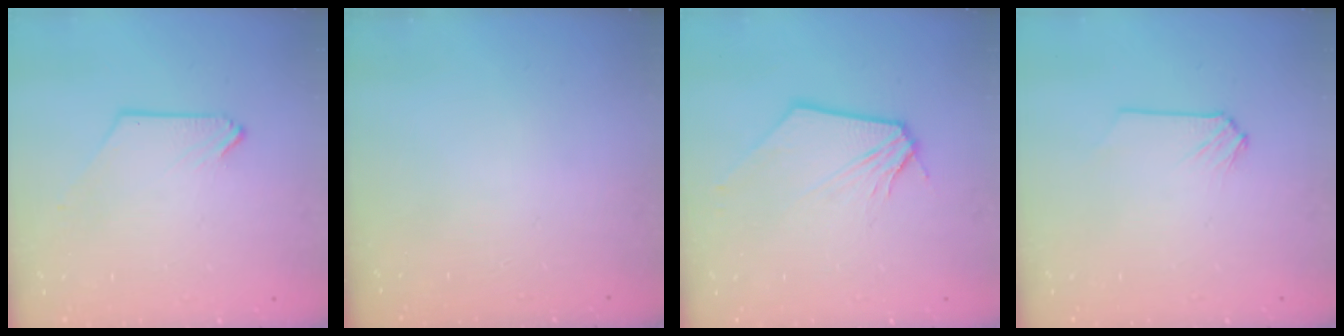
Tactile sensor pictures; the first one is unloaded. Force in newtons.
{"total": 0.0}
{"total": 2.5, "press": 2.5, "slide": 0.3}
{"total": 0.0}